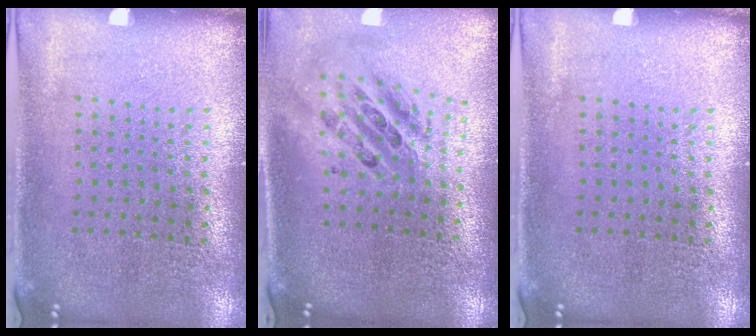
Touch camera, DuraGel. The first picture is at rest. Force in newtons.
{"total": 2.2, "press": 1.6, "slide": 1.4}
{"total": 0.0}